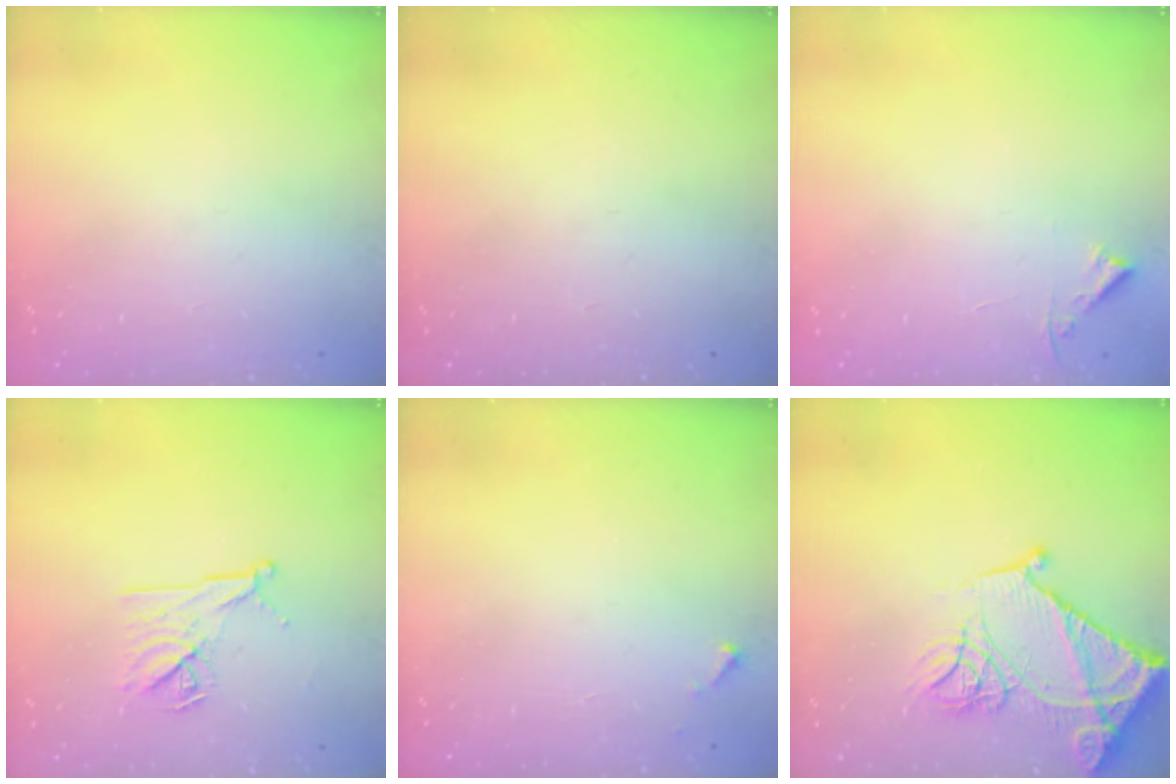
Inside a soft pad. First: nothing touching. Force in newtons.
{"total": 0.0}
{"total": 3.1, "press": 3.0, "slide": 0.3}
{"total": 11.3, "press": 11.3, "slide": 0.4}
{"total": 2.8, "press": 2.8, "slide": 0.1}
{"total": 19.3, "press": 19.2, "slide": 2.1}